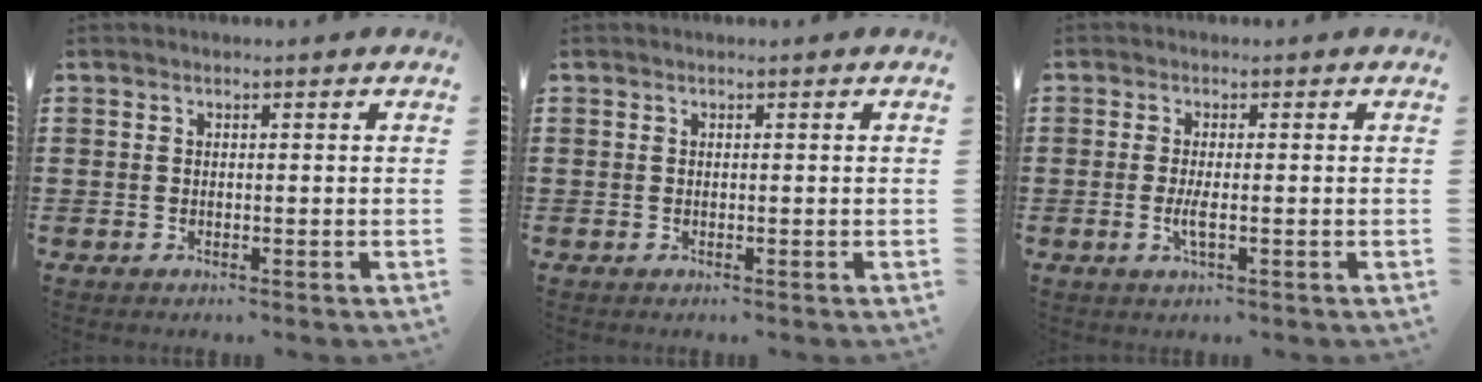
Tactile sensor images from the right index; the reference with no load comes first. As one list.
[{"total": 0.0}, {"total": 2.5, "force": [-0.7, 0.3, 2.4], "torque": [-0.057, -0.009, -0.017]}]